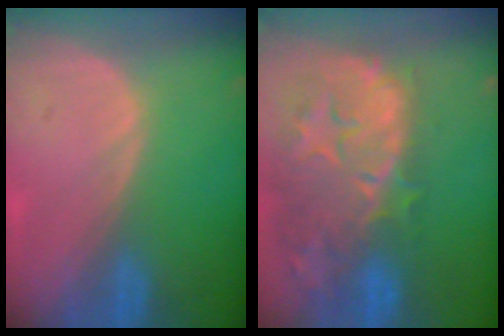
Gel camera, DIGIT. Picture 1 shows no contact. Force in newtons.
{"total": 14.4, "press": 11.8, "slide": 8.2}